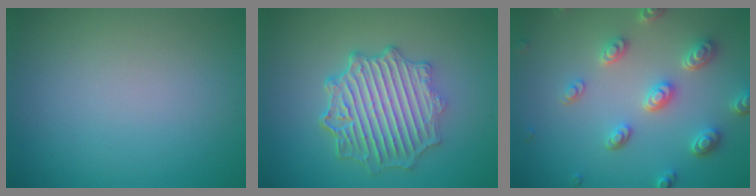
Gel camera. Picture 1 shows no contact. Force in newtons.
{"total": 6.4, "press": 5.3, "slide": 3.5}
{"total": 4.5, "press": 3.6, "slide": 2.7}